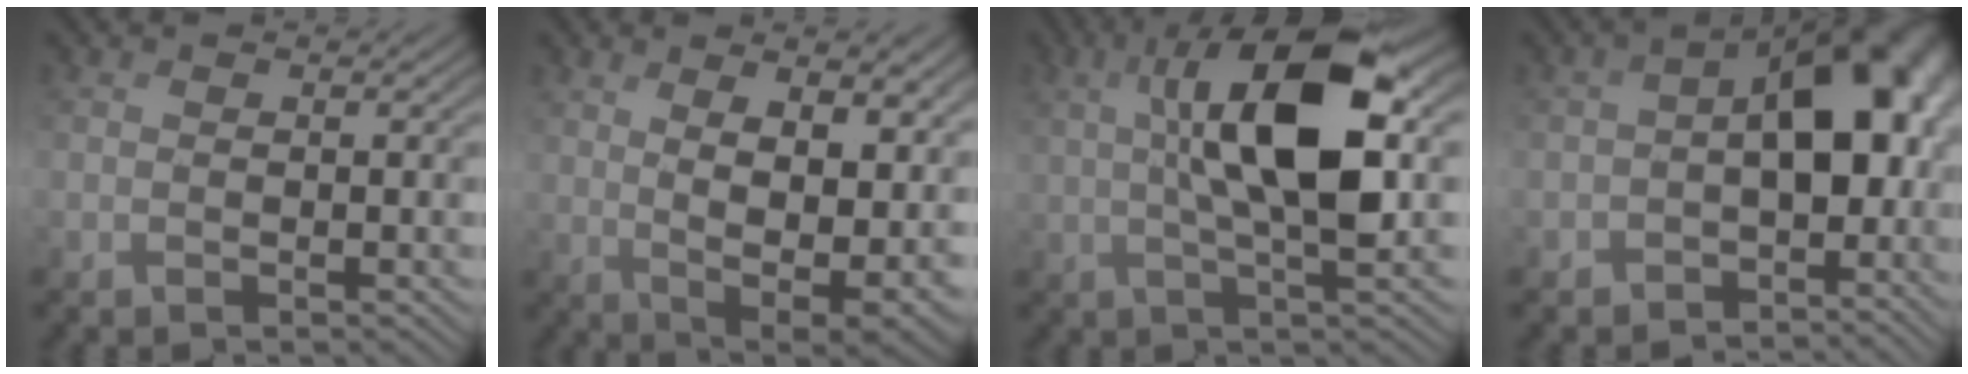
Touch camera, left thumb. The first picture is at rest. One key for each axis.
{"total": 13.2, "fx": 3.7, "fy": 6.6, "fz": 10.8, "tx": -0.168, "ty": -0.004, "tz": 0.063}
{"total": 12.6, "fx": 2.3, "fy": 4.1, "fz": 11.7, "tx": -0.213, "ty": 0.009, "tz": 0.037}
{"total": 12.8, "fx": -1.6, "fy": 8.1, "fz": 9.9, "tx": -0.135, "ty": -0.008, "tz": -0.029}